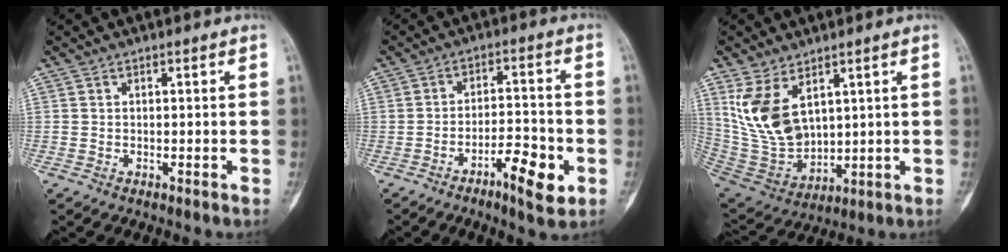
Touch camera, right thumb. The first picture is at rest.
{"total": 8.7, "force": [-4.0, 2.7, 7.2], "torque": [-0.105, 0.026, -0.064]}
{"total": 13.1, "force": [5.2, 7.7, 9.2], "torque": [-0.169, -0.025, 0.130]}